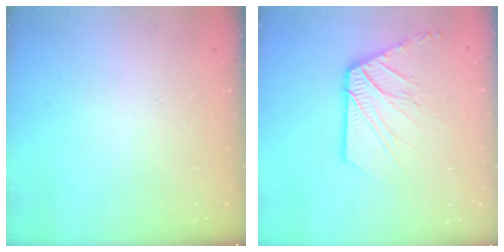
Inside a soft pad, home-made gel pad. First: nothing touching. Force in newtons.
{"total": 11.3, "press": 11.3, "slide": 1.1}